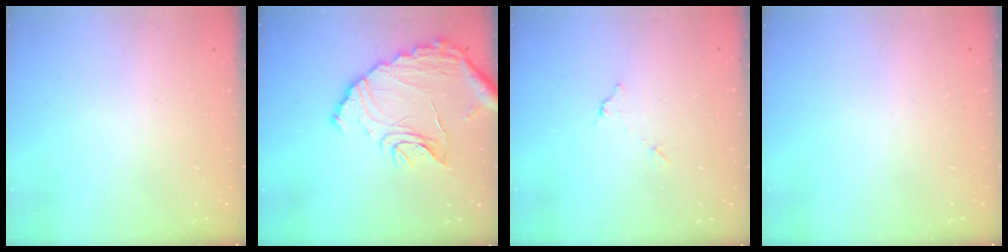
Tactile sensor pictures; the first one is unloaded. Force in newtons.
{"total": 15.0, "press": 15.0, "slide": 0.5}
{"total": 5.4, "press": 5.4, "slide": 0.2}
{"total": 0.0}